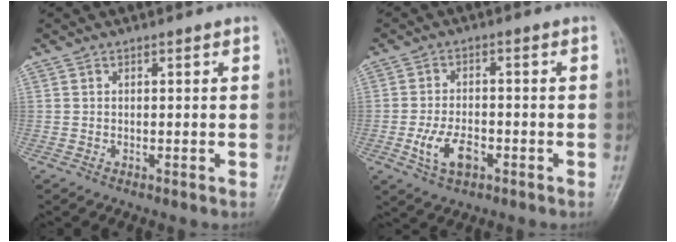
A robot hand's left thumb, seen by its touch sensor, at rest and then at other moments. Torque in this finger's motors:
{"motor_torque": [0.55, 0.84, 0.38, -0.04, 0.05]}